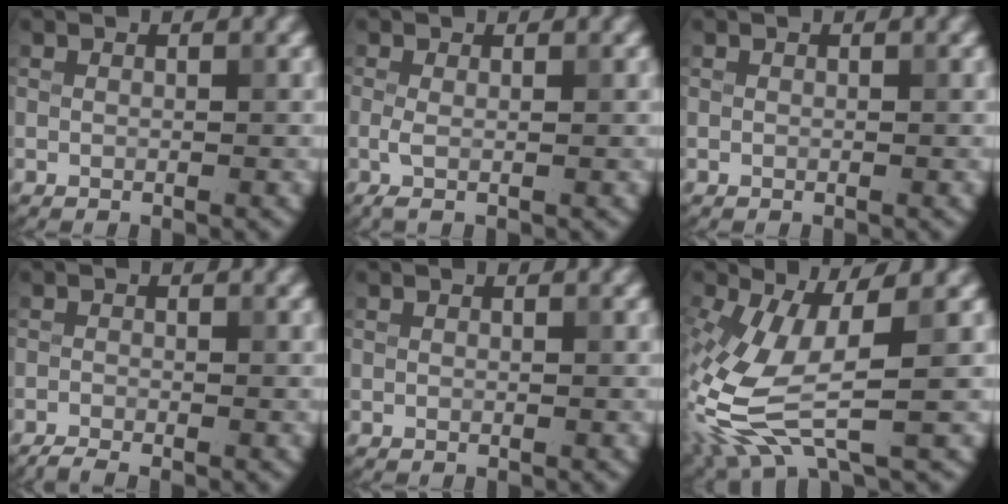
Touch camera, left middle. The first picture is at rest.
{"total": 1.4, "force": [-0.2, 0.3, 1.3], "torque": [-0.028, -0.005, -0.005]}
{"total": 0.0}
{"total": 1.5, "force": [-1.4, 0.1, 0.7], "torque": [-0.013, -0.005, -0.033]}
{"total": 0.0}
{"total": 8.8, "force": [-2.1, 3.4, 7.9], "torque": [-0.200, -0.007, -0.045]}